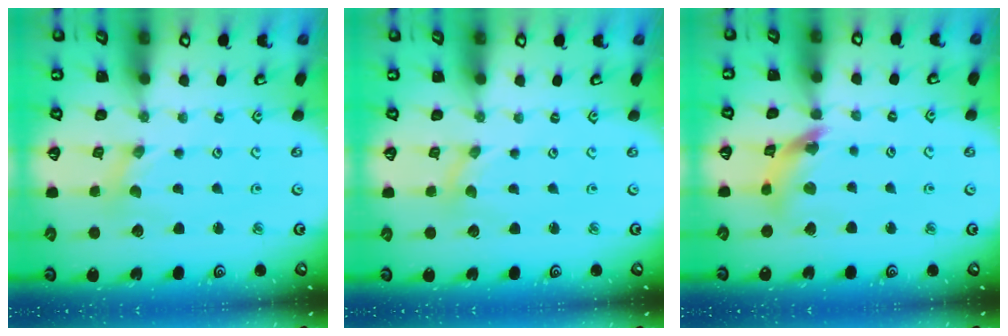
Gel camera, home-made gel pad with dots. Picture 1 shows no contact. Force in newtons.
{"total": 0.0}
{"total": 11.3, "press": 11.2, "slide": 1.2}